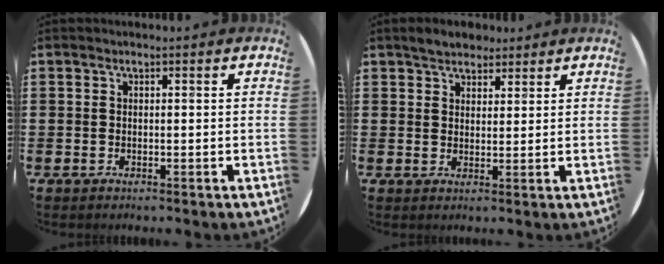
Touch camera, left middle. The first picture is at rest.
{"total": 3.1, "force": [2.9, 1.2, 0.4], "torque": [-0.007, 0.002, 0.054]}